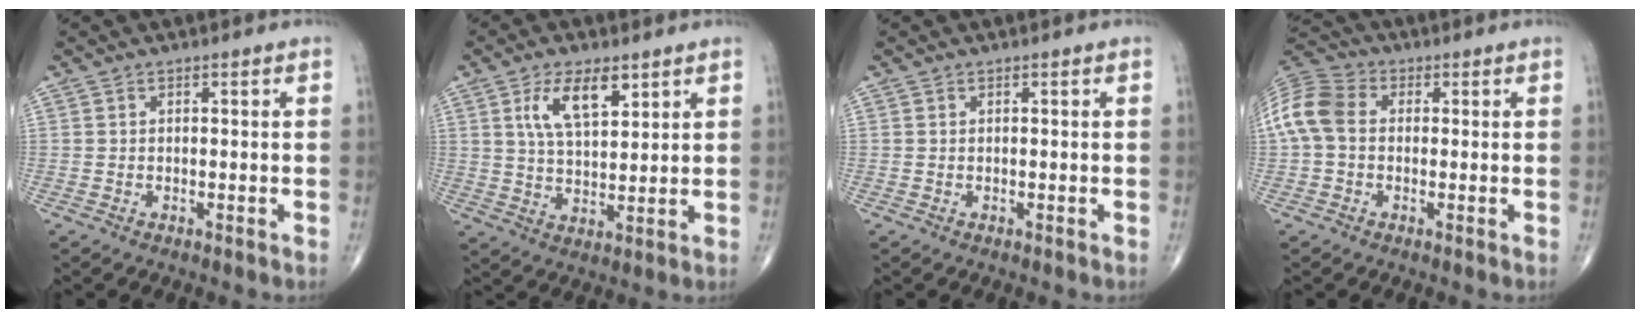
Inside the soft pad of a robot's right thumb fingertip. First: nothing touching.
{"total": 9.0, "force": [4.3, 4.0, 6.8], "torque": [-0.111, -0.019, 0.083]}
{"total": 0.0}
{"total": 9.7, "force": [0.3, 7.2, 6.5], "torque": [-0.138, 0.029, -0.004]}